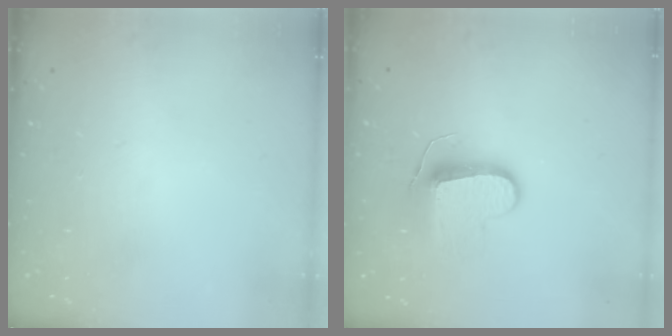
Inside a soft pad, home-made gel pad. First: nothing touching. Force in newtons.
{"total": 9.5, "press": 9.5, "slide": 0.0}